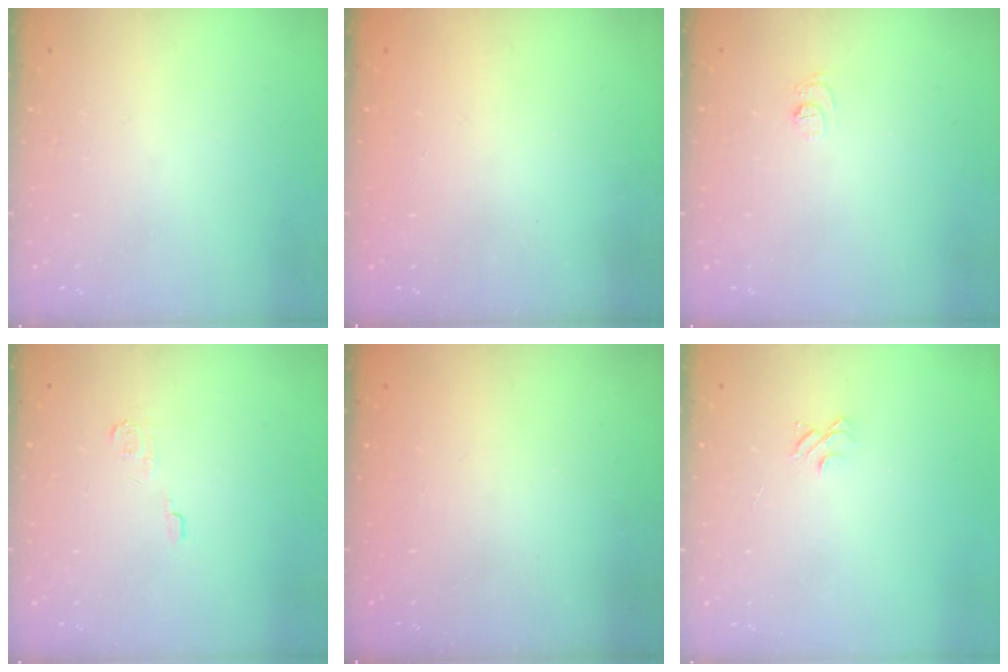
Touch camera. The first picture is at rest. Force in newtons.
{"total": 2.3, "press": 2.2, "slide": 0.8}
{"total": 4.8, "press": 4.8, "slide": 0.4}
{"total": 3.8, "press": 3.8, "slide": 0.5}
{"total": 2.3, "press": 2.2, "slide": 0.8}
{"total": 4.0, "press": 4.0, "slide": 0.3}